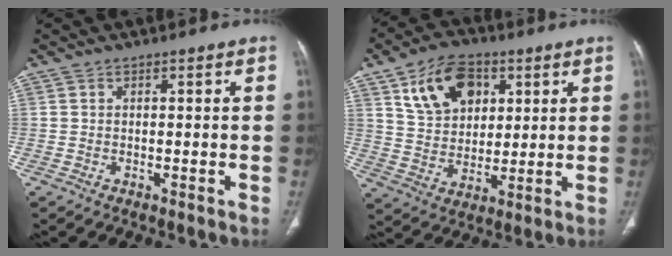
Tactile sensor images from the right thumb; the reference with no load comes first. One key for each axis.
{"total": 13.8, "fx": 5.9, "fy": 9.3, "fz": 8.2, "tx": -0.107, "ty": -0.014, "tz": 0.112}